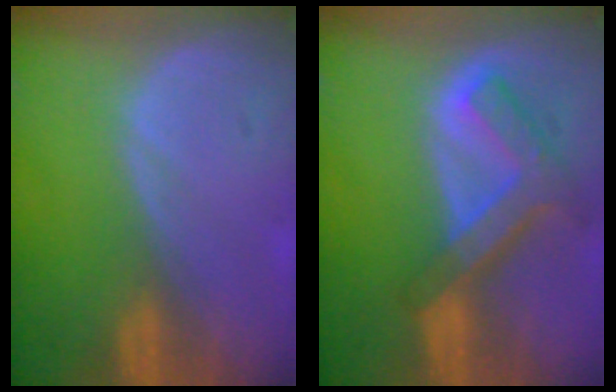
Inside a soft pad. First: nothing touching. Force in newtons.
{"total": 7.6, "press": 6.5, "slide": 4.0}